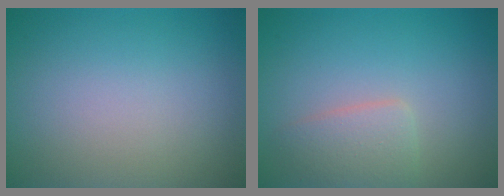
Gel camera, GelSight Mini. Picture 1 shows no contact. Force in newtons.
{"total": 2.4, "press": 2.4, "slide": 0.1}